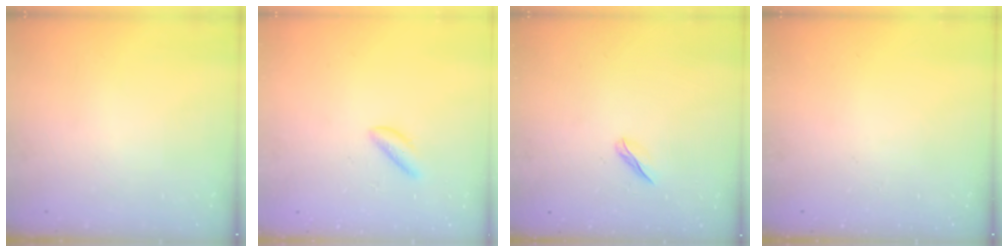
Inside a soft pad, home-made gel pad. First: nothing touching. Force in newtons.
{"total": 1.9, "press": 1.9, "slide": 0.4}
{"total": 2.6, "press": 2.5, "slide": 0.7}
{"total": 0.0}